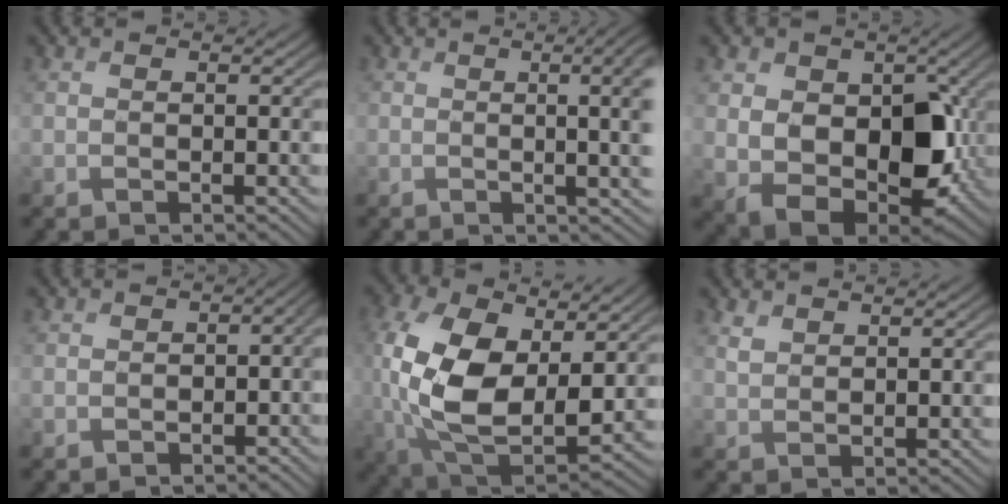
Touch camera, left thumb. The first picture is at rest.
{"total": 10.7, "force": [0.4, 4.1, 9.9], "torque": [-0.095, 0.017, -0.002]}
{"total": 12.0, "force": [0.2, 8.2, 8.7], "torque": [-0.168, -0.021, 0.007]}
{"total": 2.9, "force": [-1.4, 2.1, 1.3], "torque": [-0.014, -0.015, -0.023]}
{"total": 15.0, "force": [2.2, 9.1, 11.7], "torque": [-0.289, -0.018, 0.054]}
{"total": 1.6, "force": [1.3, 0.7, 0.7], "torque": [-0.019, 0.000, 0.029]}